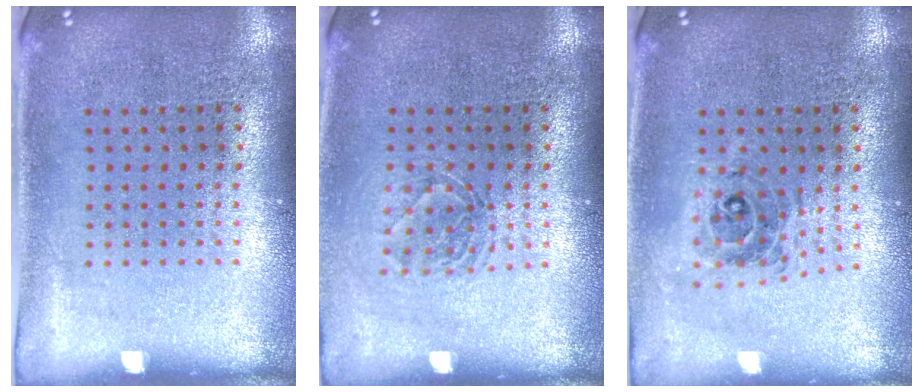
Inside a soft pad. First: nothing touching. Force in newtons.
{"total": 1.3, "press": 1.1, "slide": 0.6}
{"total": 0.7, "press": 0.7, "slide": 0.1}